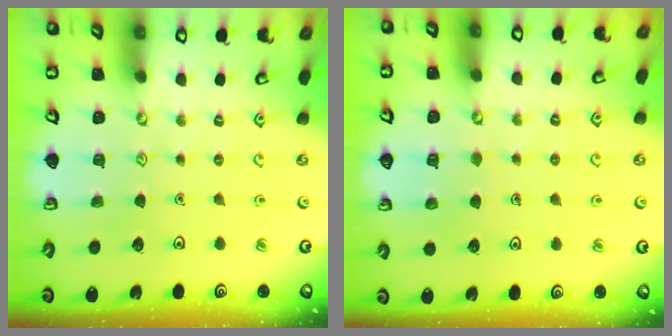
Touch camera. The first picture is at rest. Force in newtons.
{"total": 4.3, "press": 4.2, "slide": 0.4}